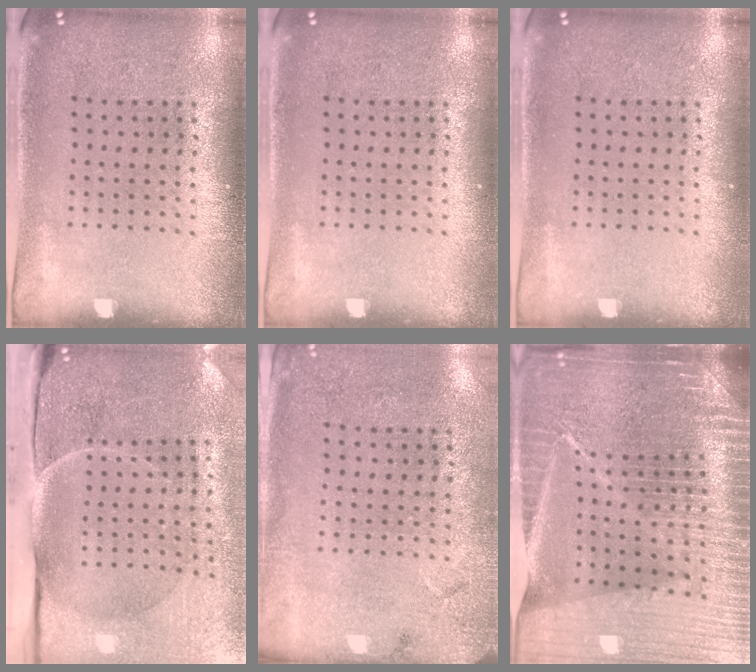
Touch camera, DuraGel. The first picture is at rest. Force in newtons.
{"total": 0.0}
{"total": 0.0}
{"total": 4.9, "press": 4.0, "slide": 2.9}
{"total": 2.7, "press": 2.2, "slide": 1.6}
{"total": 6.5, "press": 5.7, "slide": 3.3}